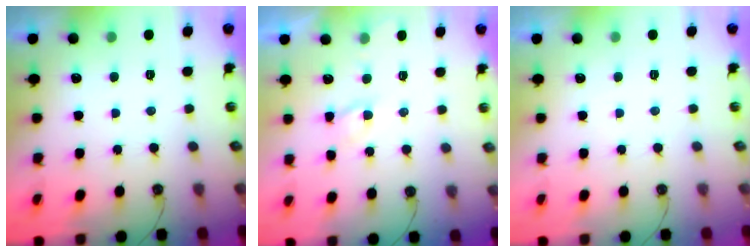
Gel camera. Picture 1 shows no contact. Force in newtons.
{"total": 2.8, "press": 2.7, "slide": 0.4}
{"total": 0.0}